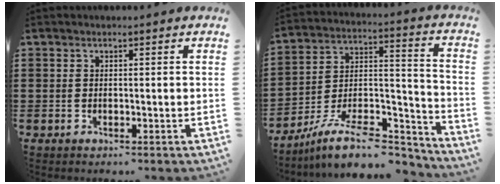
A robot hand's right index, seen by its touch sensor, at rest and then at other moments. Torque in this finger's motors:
{"motor_torque": [-0.92, -0.43, -1.05, -0.21]}